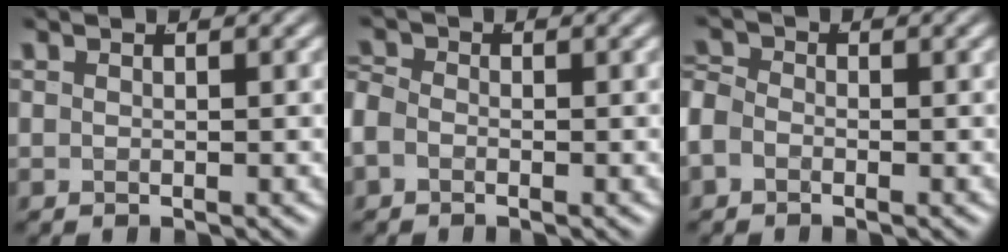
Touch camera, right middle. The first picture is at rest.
{"total": 2.1, "force": [-0.8, 1.7, 0.9], "torque": [-0.031, -0.013, -0.015]}
{"total": 2.5, "force": [-0.9, 2.1, 1.1], "torque": [-0.038, -0.015, -0.015]}